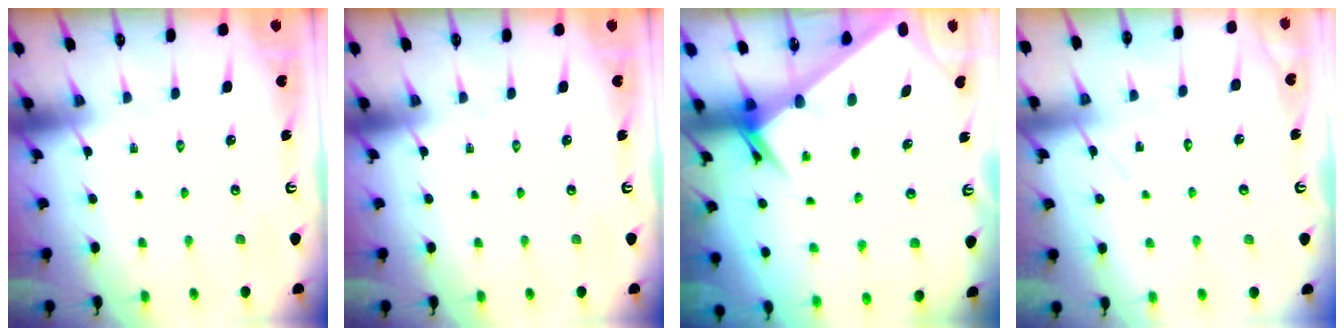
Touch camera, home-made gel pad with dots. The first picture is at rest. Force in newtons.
{"total": 0.0}
{"total": 2.5, "press": 2.5, "slide": 0.2}
{"total": 7.5, "press": 7.4, "slide": 0.3}